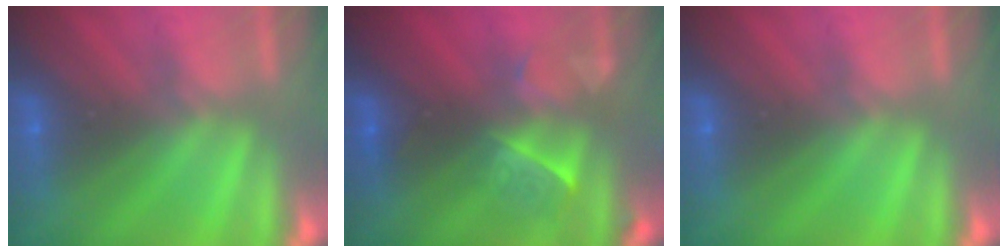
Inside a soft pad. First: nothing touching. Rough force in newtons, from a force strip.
{"total": 2.4}
{"total": 0.0}